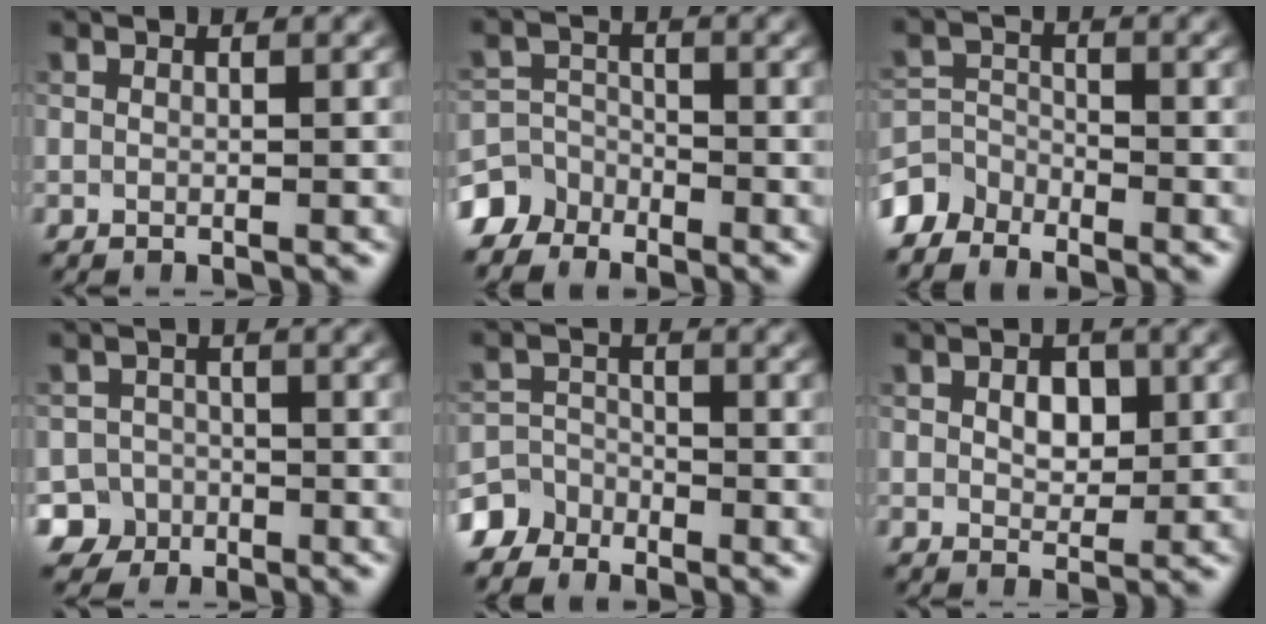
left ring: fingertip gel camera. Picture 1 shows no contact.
{"total": 4.7, "force": [-3.8, 2.7, 0.4], "torque": [0.011, -0.001, -0.075]}
{"total": 3.3, "force": [-3.0, 1.4, 0.2], "torque": [0.000, 0.000, -0.071]}
{"total": 4.8, "force": [-3.1, 3.7, 0.1], "torque": [0.024, -0.004, -0.056]}
{"total": 4.3, "force": [-3.6, 2.4, 0.2], "torque": [0.015, 0.000, -0.069]}
{"total": 2.6, "force": [0.6, 1.8, 1.8], "torque": [-0.034, -0.001, 0.009]}